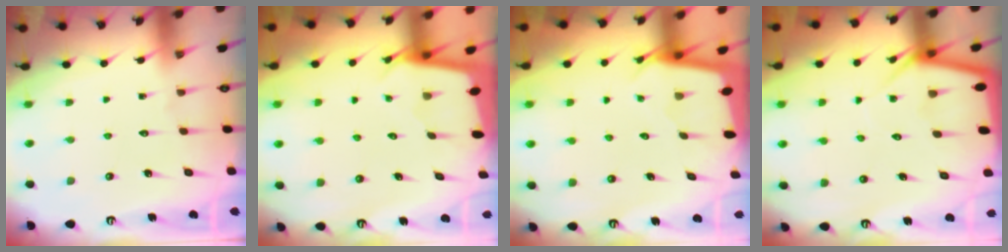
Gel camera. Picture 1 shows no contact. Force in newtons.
{"total": 2.5, "press": 2.5, "slide": 0.1}
{"total": 2.3, "press": 2.3, "slide": 0.1}
{"total": 6.0, "press": 5.9, "slide": 0.5}